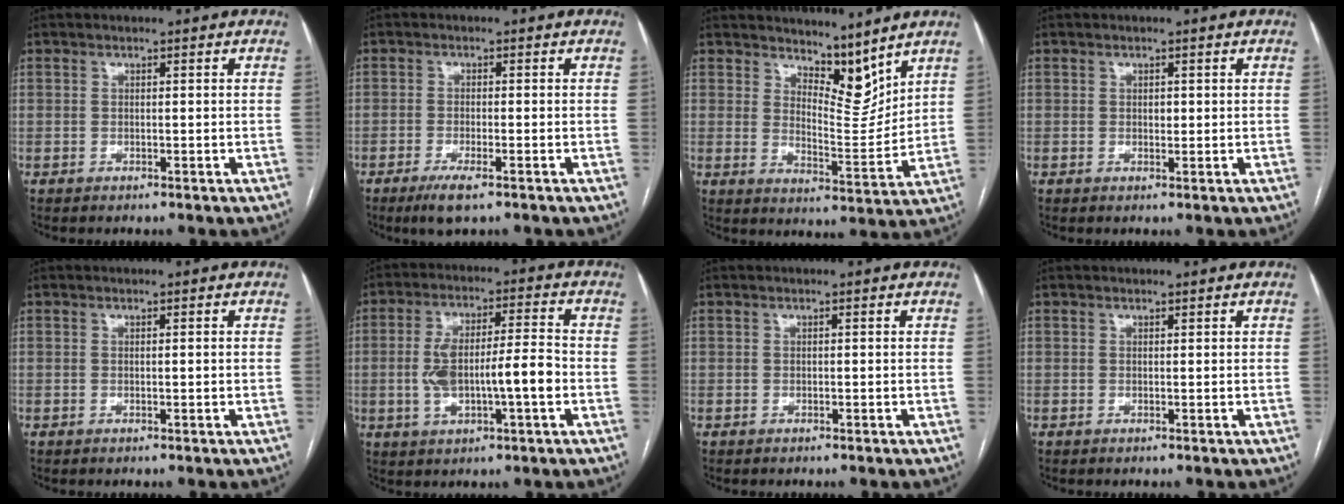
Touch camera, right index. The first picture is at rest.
{"total": 4.0, "force": [-2.6, 0.6, 3.1], "torque": [-0.058, -0.008, -0.043]}
{"total": 2.5, "force": [2.3, 0.6, 0.9], "torque": [-0.013, -0.007, 0.038]}
{"total": 1.0, "force": [0.2, 0.7, 0.8], "torque": [-0.008, 0.000, 0.004]}
{"total": 0.6, "force": [0.0, 0.0, 0.6], "torque": [-0.012, 0.002, 0.003]}
{"total": 10.8, "force": [-1.8, 2.6, 10.4], "torque": [-0.197, 0.021, -0.024]}
{"total": 0.0}
{"total": 0.0}